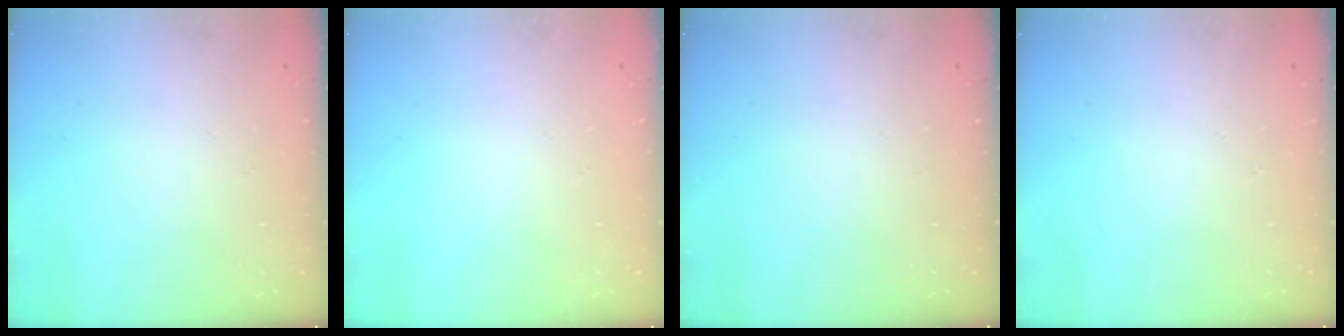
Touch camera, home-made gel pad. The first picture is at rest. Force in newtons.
{"total": 0.0}
{"total": 0.0}
{"total": 0.0}